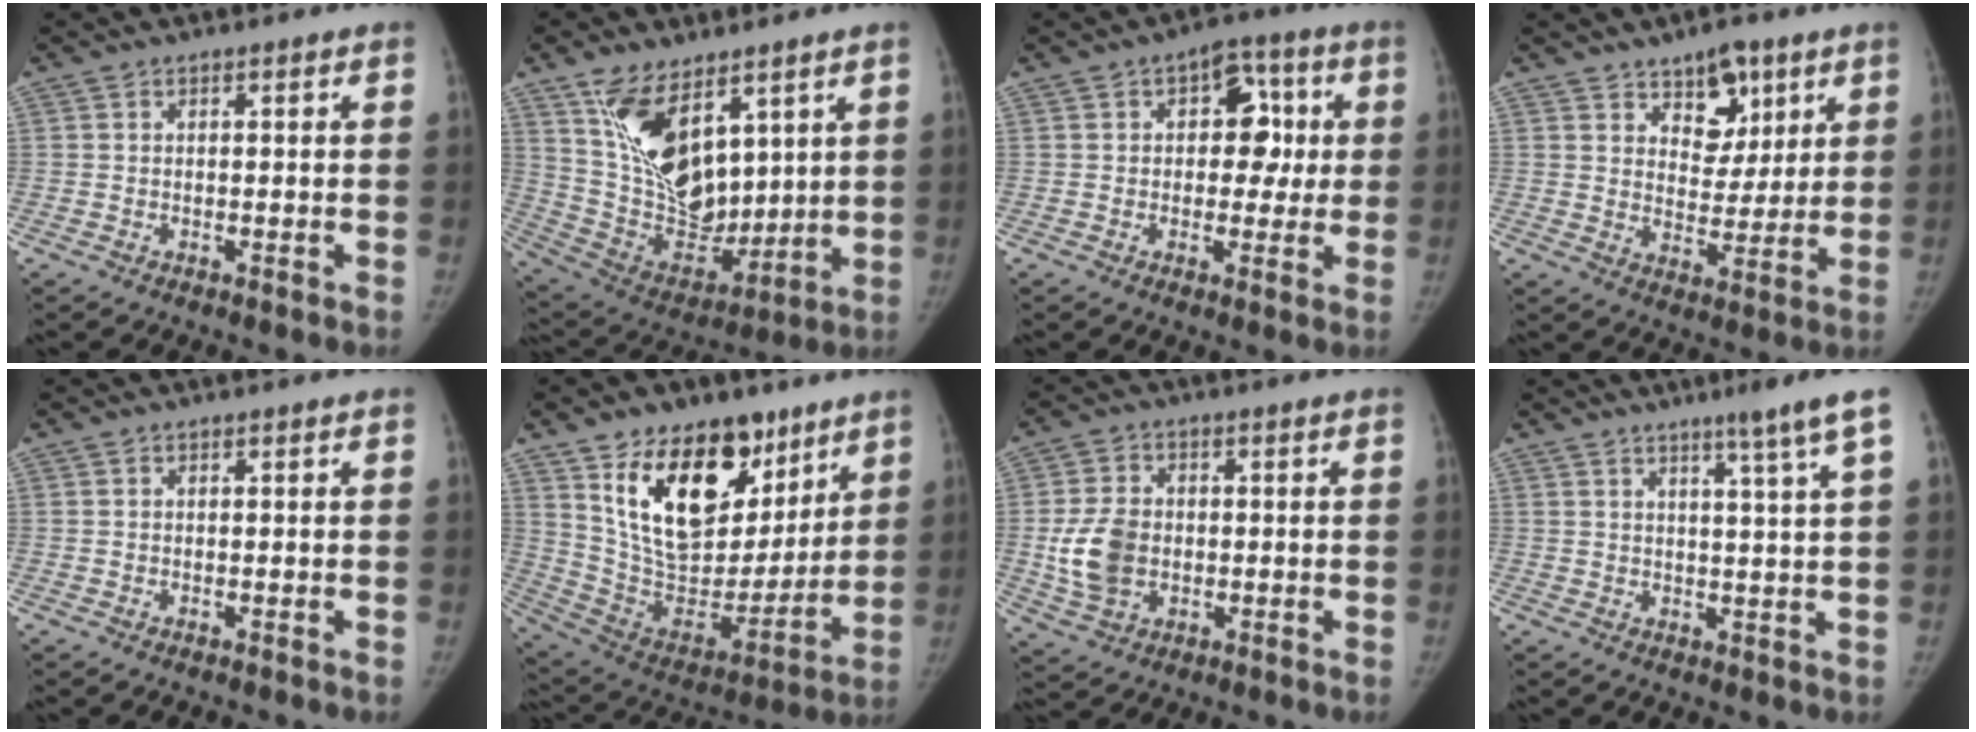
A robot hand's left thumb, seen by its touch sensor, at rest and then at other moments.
{"total": 18.4, "force": [9.1, 10.1, 12.4], "torque": [-0.178, -0.051, 0.192]}
{"total": 9.6, "force": [1.6, 6.5, 6.9], "torque": [-0.041, 0.017, 0.016]}
{"total": 9.4, "force": [5.6, 5.6, 5.0], "torque": [-0.035, -0.033, 0.089]}
{"total": 0.0}
{"total": 24.4, "force": [13.1, 14.4, 14.8], "torque": [-0.195, -0.052, 0.243]}
{"total": 9.1, "force": [-0.6, 6.8, 5.9], "torque": [-0.103, 0.002, -0.005]}
{"total": 6.6, "force": [4.0, -1.1, 5.2], "torque": [-0.075, -0.022, 0.057]}